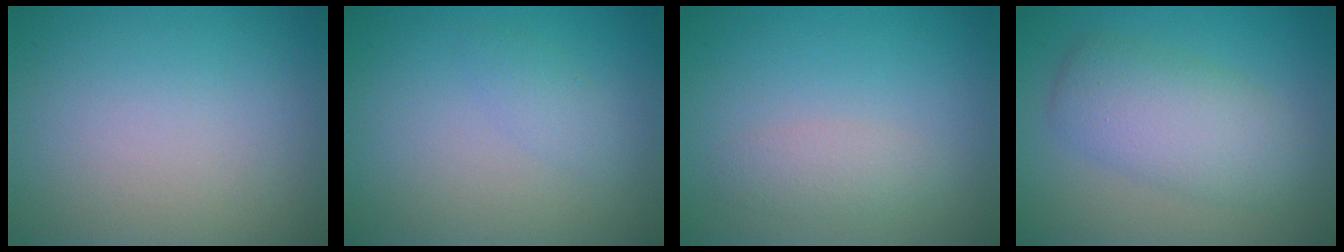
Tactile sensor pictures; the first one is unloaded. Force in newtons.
{"total": 1.3, "press": 1.3, "slide": 0.0}
{"total": 1.7, "press": 1.7, "slide": 0.1}
{"total": 5.3, "press": 5.2, "slide": 0.2}